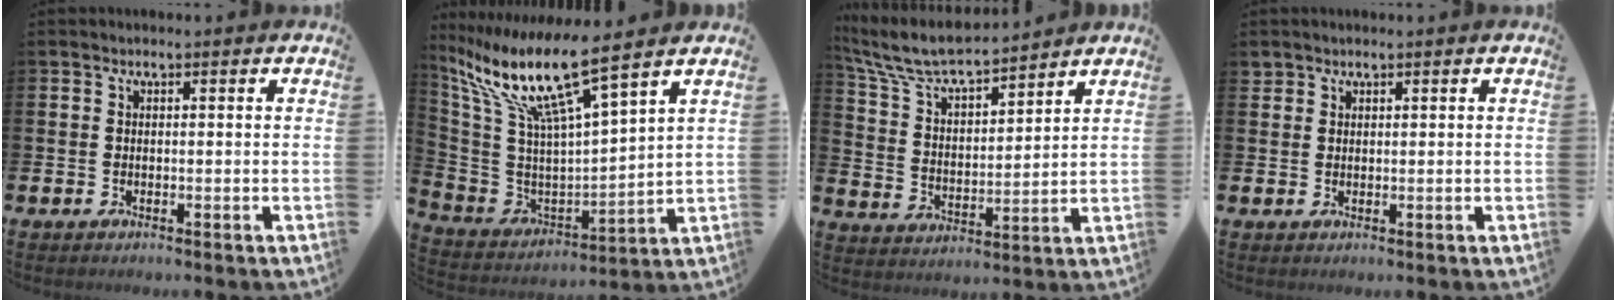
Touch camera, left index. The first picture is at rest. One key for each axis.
{"total": 11.2, "fx": 8.2, "fy": 1.2, "fz": 7.5, "tx": -0.182, "ty": -0.049, "tz": 0.134}
{"total": 7.8, "fx": 7.3, "fy": 1.2, "fz": 2.6, "tx": -0.079, "ty": -0.050, "tz": 0.127}
{"total": 1.5, "fx": 1.3, "fy": 0.6, "fz": 0.0, "tx": 0.007, "ty": 0.000, "tz": 0.024}